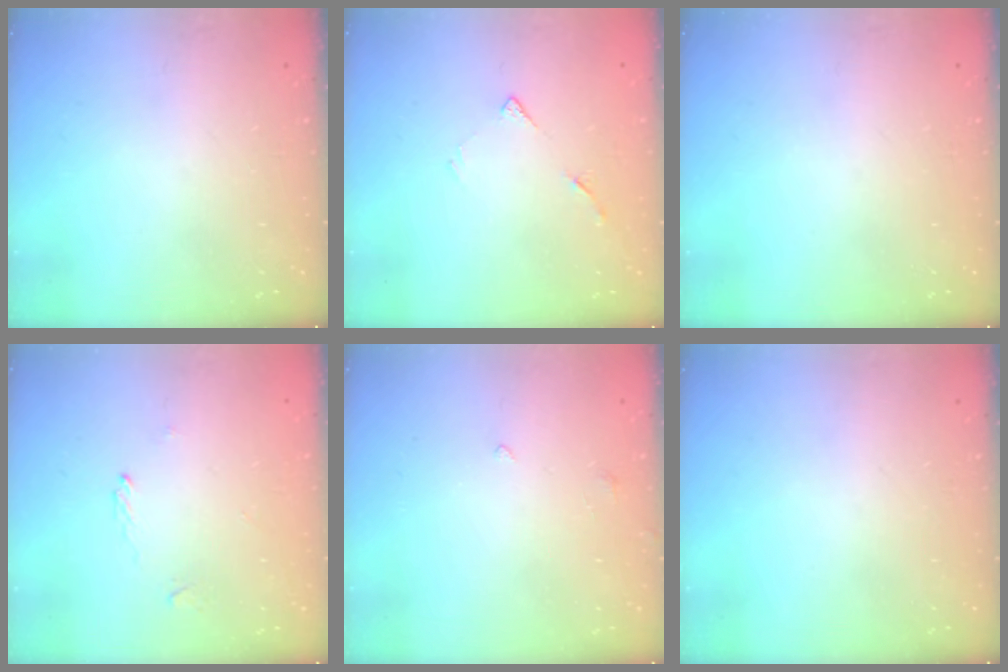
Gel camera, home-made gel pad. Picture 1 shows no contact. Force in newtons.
{"total": 5.0, "press": 5.0, "slide": 0.6}
{"total": 0.0}
{"total": 1.9, "press": 1.9, "slide": 0.5}
{"total": 0.0}
{"total": 0.0}